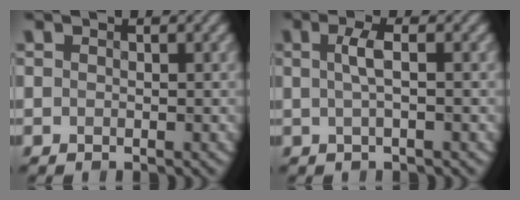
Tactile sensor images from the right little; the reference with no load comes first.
{"total": 1.7, "force": [0.2, 0.2, 1.7], "torque": [-0.039, 0.010, 0.004]}